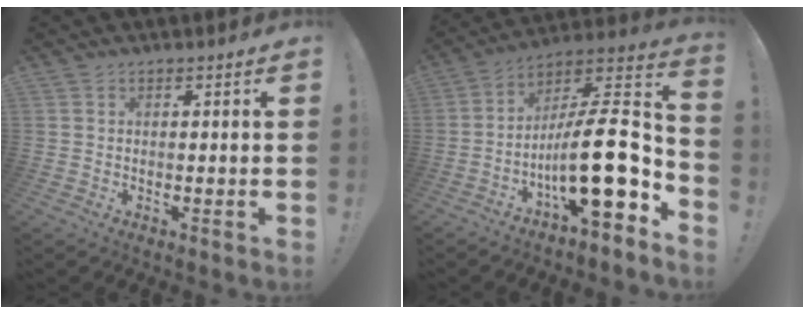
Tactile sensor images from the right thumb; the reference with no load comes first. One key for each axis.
{"total": 21.9, "fx": -4.9, "fy": 6.4, "fz": 20.4, "tx": -0.349, "ty": 0.005, "tz": -0.084}